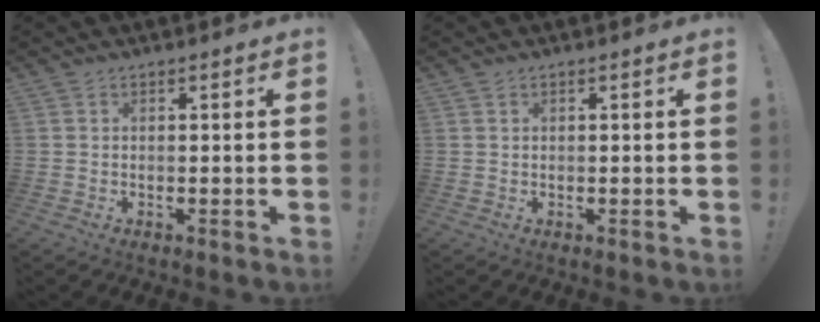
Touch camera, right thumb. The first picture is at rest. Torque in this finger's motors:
{"motor_torque": [0.08, 0.08, 0.05, 0.12, -0.07]}